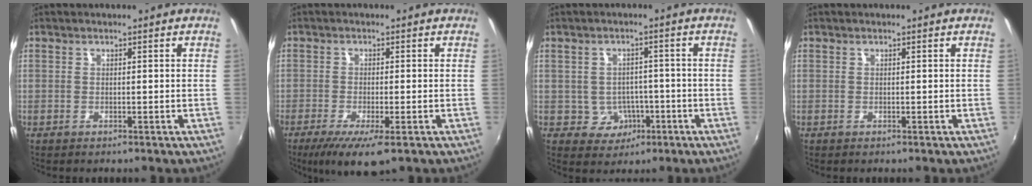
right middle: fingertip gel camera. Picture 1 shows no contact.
{"total": 7.6, "force": [-4.6, 1.6, 5.9], "torque": [-0.126, -0.029, -0.076]}
{"total": 5.0, "force": [-1.7, 4.6, 1.1], "torque": [-0.033, 0.014, -0.008]}
{"total": 0.0}